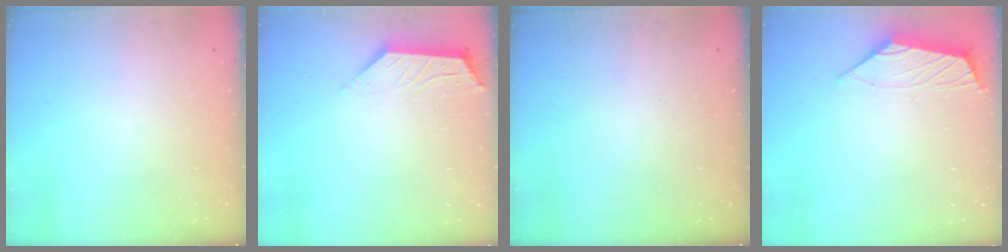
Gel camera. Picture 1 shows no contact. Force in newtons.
{"total": 2.0, "press": 1.9, "slide": 0.4}
{"total": 0.0}
{"total": 2.8, "press": 2.7, "slide": 0.6}